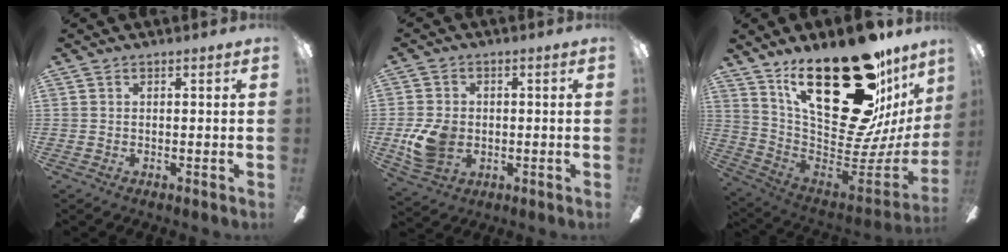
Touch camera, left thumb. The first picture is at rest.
{"total": 9.0, "force": [-1.4, 6.9, 5.5], "torque": [-0.119, 0.007, -0.027]}
{"total": 35.8, "force": [18.7, 15.3, 26.4], "torque": [-0.366, -0.141, 0.358]}